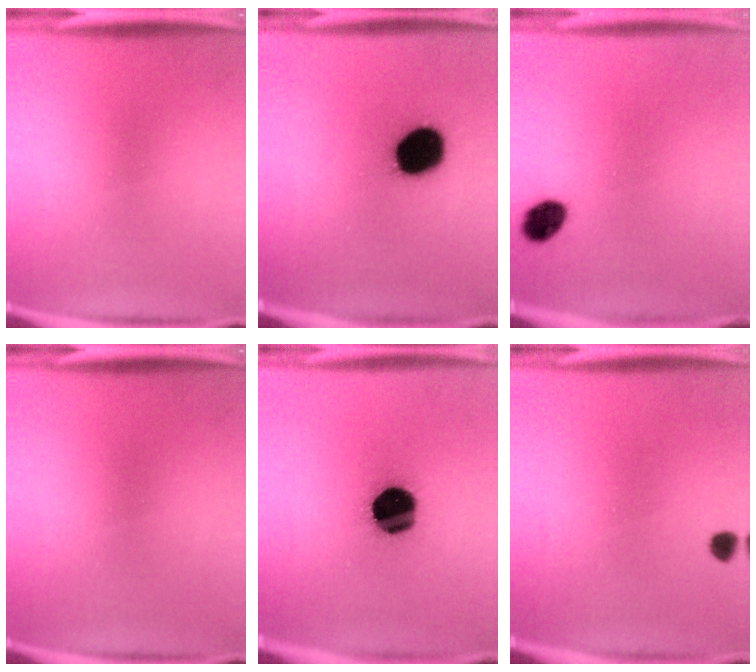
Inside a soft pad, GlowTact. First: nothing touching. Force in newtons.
{"total": 16.3}
{"total": 5.3}
{"total": 0.0}
{"total": 18.5}
{"total": 1.7}